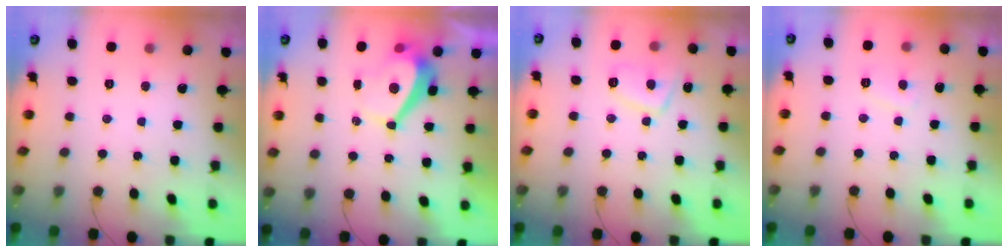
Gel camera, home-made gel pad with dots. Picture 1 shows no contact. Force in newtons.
{"total": 4.0, "press": 4.0, "slide": 0.3}
{"total": 7.0, "press": 6.9, "slide": 1.2}
{"total": 2.7, "press": 2.6, "slide": 0.7}